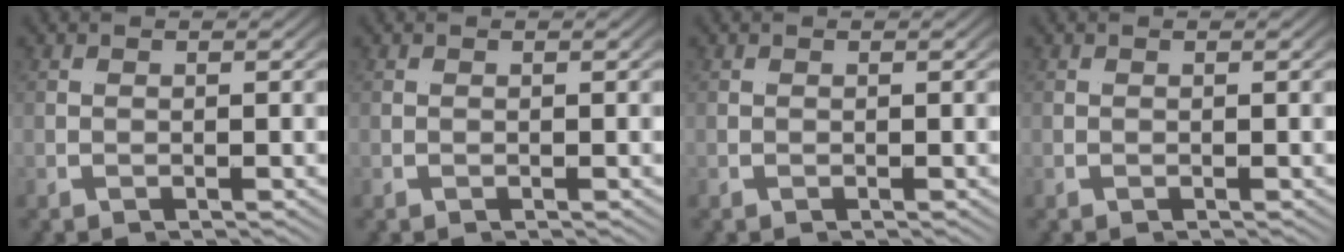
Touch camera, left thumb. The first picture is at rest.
{"total": 0.0}
{"total": 0.0}
{"total": 0.0}